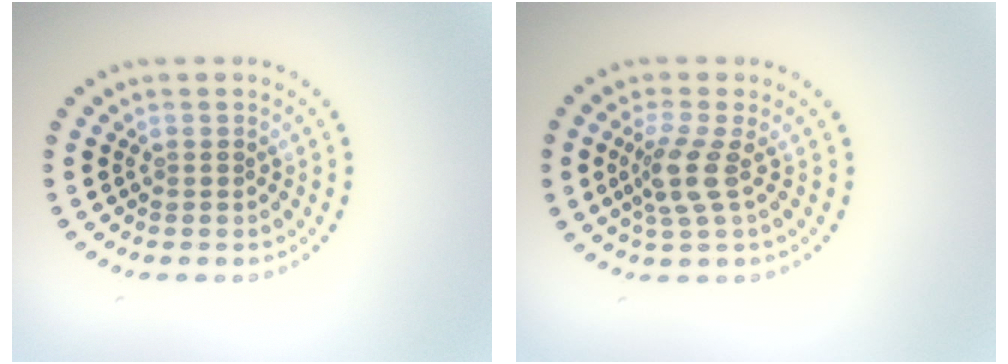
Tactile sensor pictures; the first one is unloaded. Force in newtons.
{"total": 2.9, "press": 2.2, "slide": 1.8}